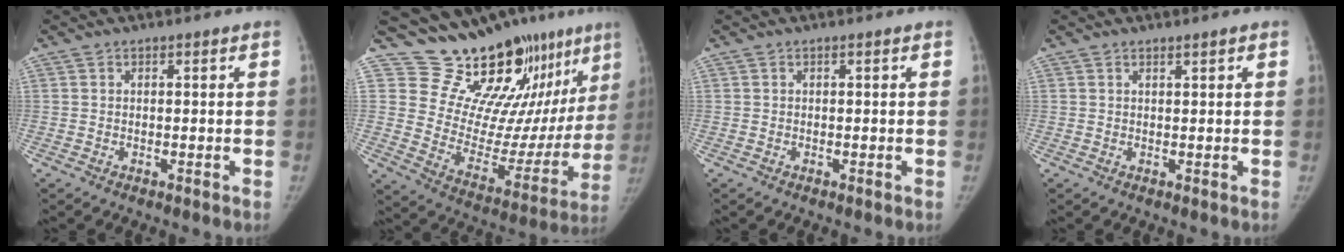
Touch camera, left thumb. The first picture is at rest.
{"total": 21.3, "force": [17.2, 7.1, 10.4], "torque": [-0.095, -0.121, 0.256]}
{"total": 0.0}
{"total": 0.8, "force": [0.7, 0.1, 0.4], "torque": [-0.005, -0.004, 0.012]}